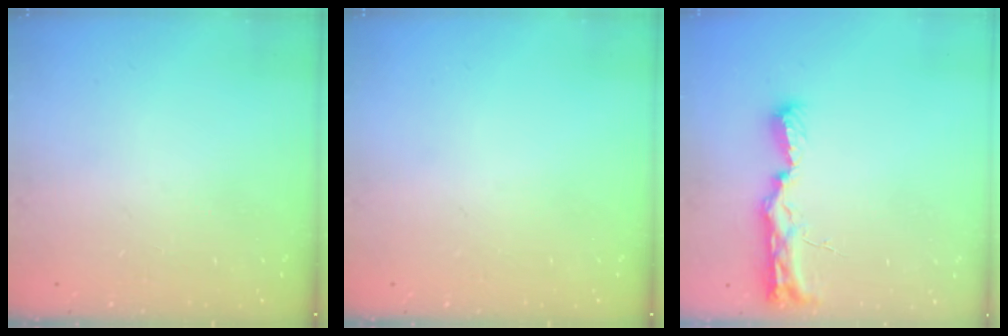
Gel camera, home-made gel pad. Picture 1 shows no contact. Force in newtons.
{"total": 0.0}
{"total": 10.5, "press": 9.6, "slide": 4.3}